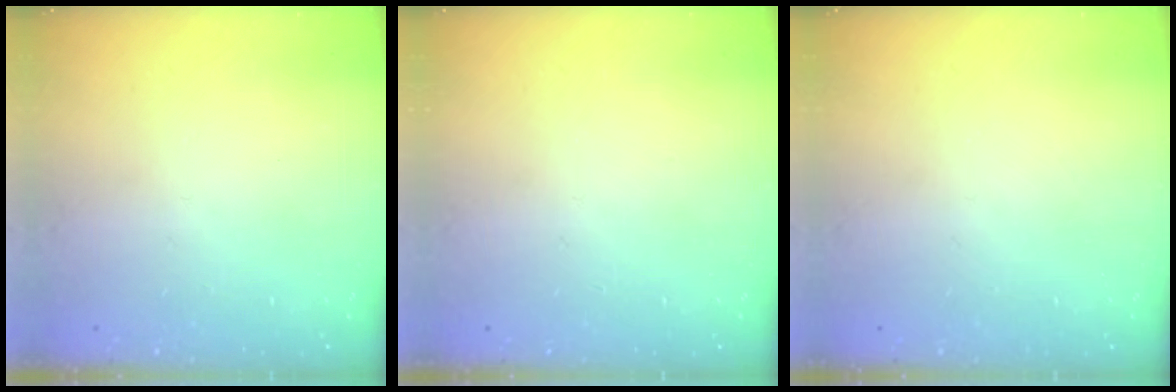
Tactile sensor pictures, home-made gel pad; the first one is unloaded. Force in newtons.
{"total": 0.0}
{"total": 0.0}